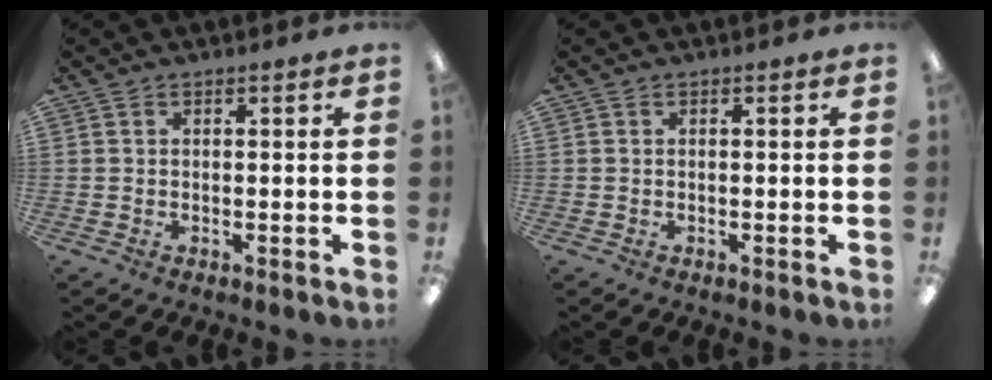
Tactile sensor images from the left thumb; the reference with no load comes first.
{"total": 0.0}